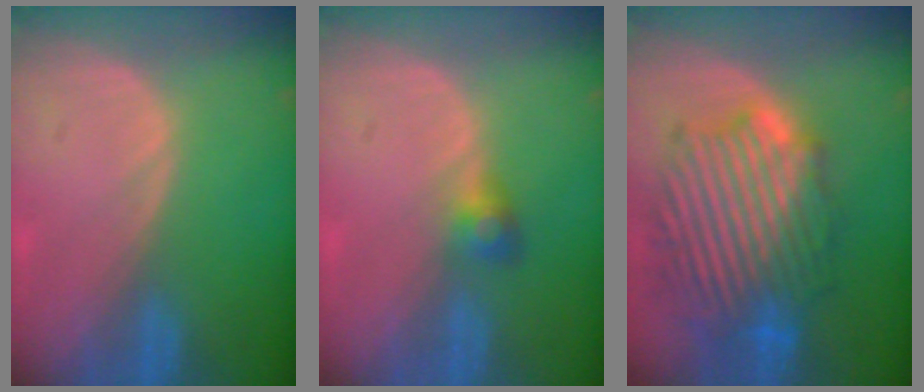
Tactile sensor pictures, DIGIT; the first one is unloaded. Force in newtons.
{"total": 2.5, "press": 2.5, "slide": 0.2}
{"total": 13.2, "press": 13.2, "slide": 0.8}